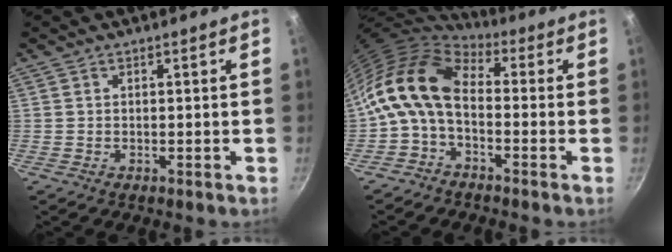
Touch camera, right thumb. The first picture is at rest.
{"total": 12.3, "force": [-0.8, 7.3, 9.9], "torque": [-0.188, 0.028, -0.034]}